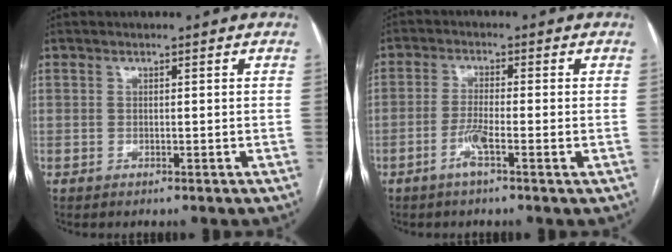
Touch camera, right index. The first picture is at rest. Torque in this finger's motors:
{"motor_torque": [0.12, 0.19, 0.02, 0.00]}